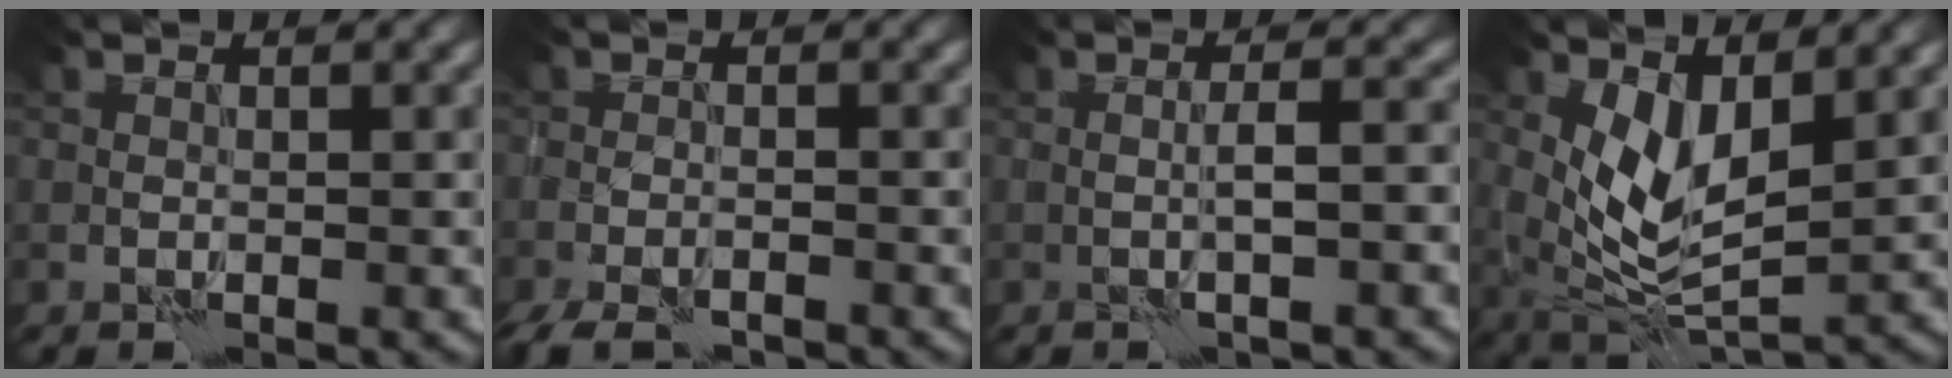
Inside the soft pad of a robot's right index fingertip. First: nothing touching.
{"total": 4.3, "force": [-3.7, 1.2, 1.9], "torque": [-0.031, -0.013, -0.064]}
{"total": 1.5, "force": [0.0, -0.7, 1.3], "torque": [-0.023, 0.009, 0.002]}
{"total": 4.9, "force": [2.3, 1.7, 3.9], "torque": [-0.085, -0.017, 0.051]}